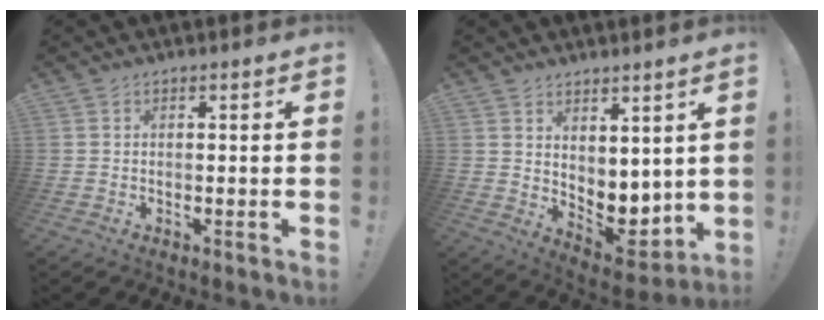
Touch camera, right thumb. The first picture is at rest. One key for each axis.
{"total": 5.6, "fx": 2.5, "fy": 4.5, "fz": 2.2, "tx": -0.011, "ty": -0.036, "tz": 0.056}